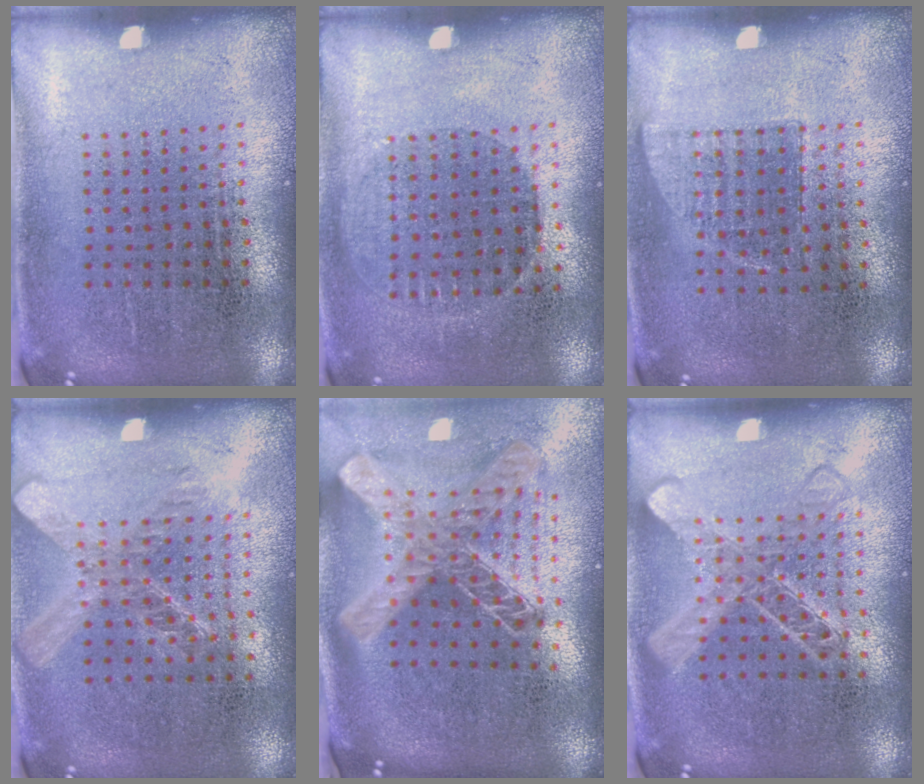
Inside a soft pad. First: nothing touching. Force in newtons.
{"total": 1.0, "press": 0.8, "slide": 0.5}
{"total": 0.8, "press": 0.7, "slide": 0.3}
{"total": 1.5, "press": 1.3, "slide": 0.7}
{"total": 2.4, "press": 1.8, "slide": 1.6}
{"total": 2.6, "press": 2.6, "slide": 0.4}